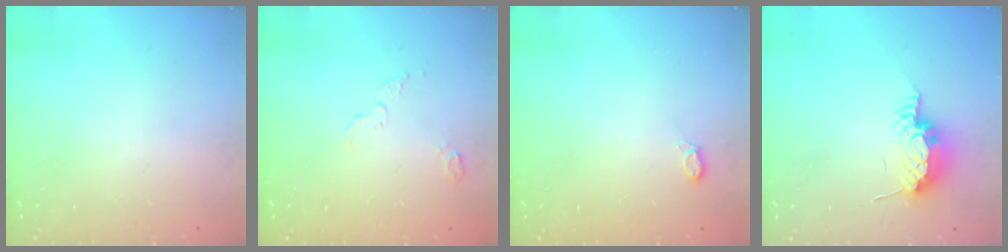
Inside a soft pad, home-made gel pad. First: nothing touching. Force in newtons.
{"total": 4.1, "press": 4.1, "slide": 0.4}
{"total": 4.5, "press": 4.5, "slide": 0.6}
{"total": 14.0, "press": 10.7, "slide": 9.0}